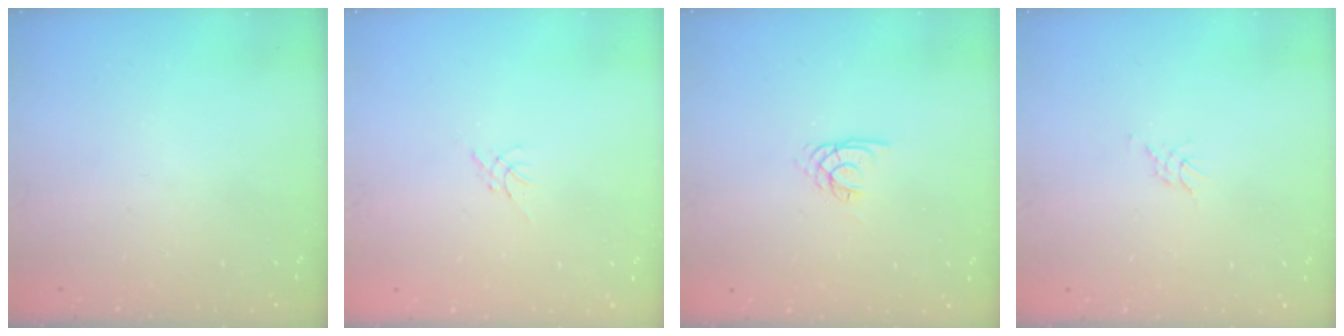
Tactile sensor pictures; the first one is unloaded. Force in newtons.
{"total": 0.0}
{"total": 2.2, "press": 2.2, "slide": 0.3}
{"total": 1.4, "press": 1.4, "slide": 0.2}